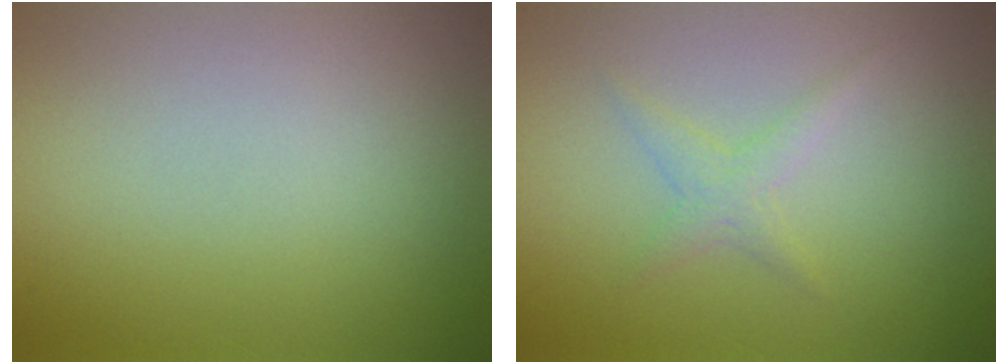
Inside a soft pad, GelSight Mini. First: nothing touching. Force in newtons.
{"total": 1.3, "press": 1.3, "slide": 0.1}